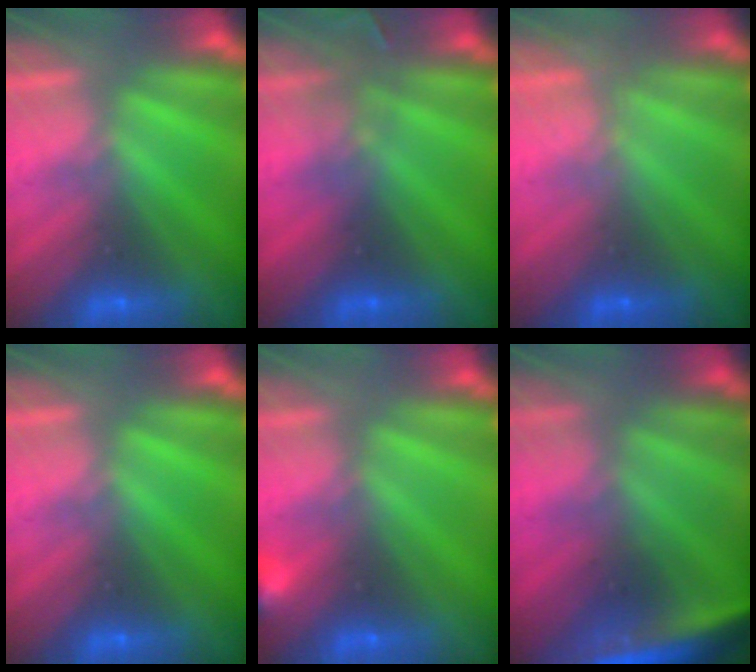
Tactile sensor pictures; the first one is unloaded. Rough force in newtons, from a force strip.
{"total": 2.9}
{"total": 1.2}
{"total": 0.0}
{"total": 3.2}
{"total": 4.3}